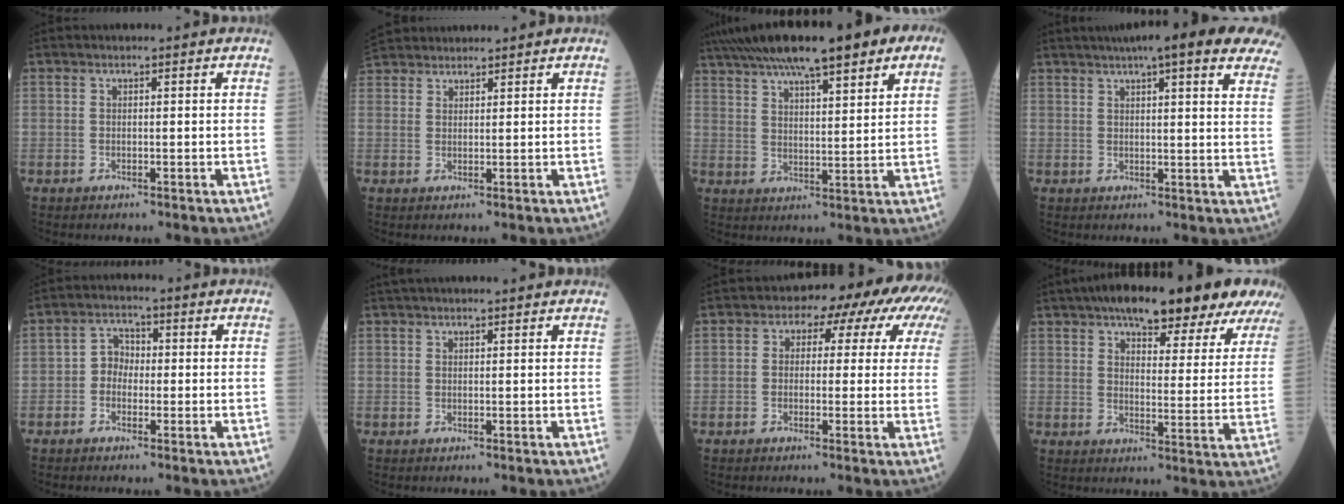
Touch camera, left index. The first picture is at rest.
{"total": 6.5, "force": [6.1, 1.8, 1.4], "torque": [-0.030, 0.037, 0.114]}
{"total": 19.0, "force": [12.8, 3.3, 13.6], "torque": [-0.232, 0.050, 0.182]}
{"total": 18.2, "force": [14.2, 2.2, 11.2], "torque": [-0.152, 0.033, 0.161]}
{"total": 3.0, "force": [-0.6, 2.5, 1.6], "torque": [-0.021, 0.010, -0.021]}
{"total": 6.3, "force": [5.7, 0.2, 2.7], "torque": [-0.036, 0.036, 0.078]}
{"total": 10.2, "force": [5.7, 6.3, 5.6], "torque": [-0.053, 0.041, 0.041]}
{"total": 21.5, "force": [17.0, 5.0, 12.1], "torque": [-0.155, 0.023, 0.206]}